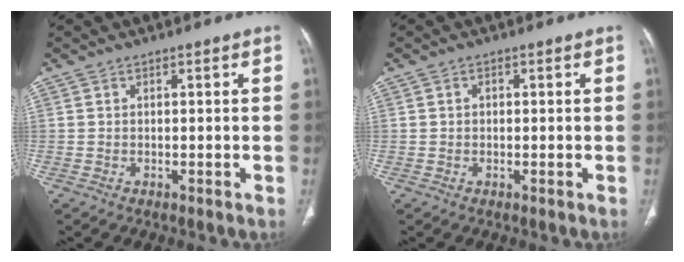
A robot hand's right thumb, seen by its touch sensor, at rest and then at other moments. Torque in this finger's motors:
{"motor_torque": [-0.37, -0.24, -0.13, 0.04, 0.10]}